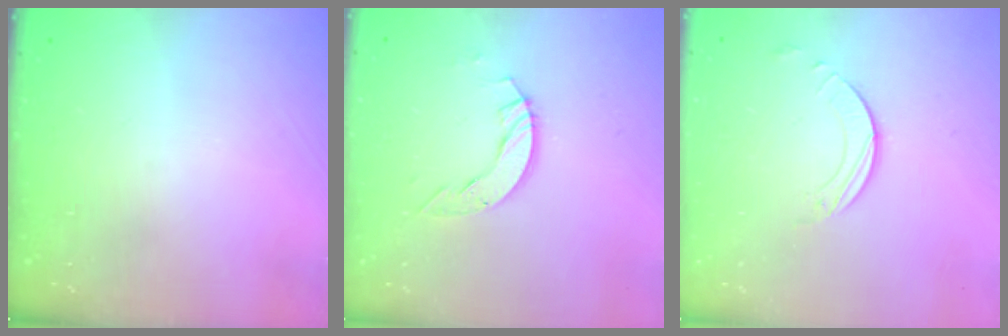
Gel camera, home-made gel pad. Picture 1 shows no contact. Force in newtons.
{"total": 5.0, "press": 5.0, "slide": 0.2}
{"total": 1.7, "press": 1.7, "slide": 0.2}